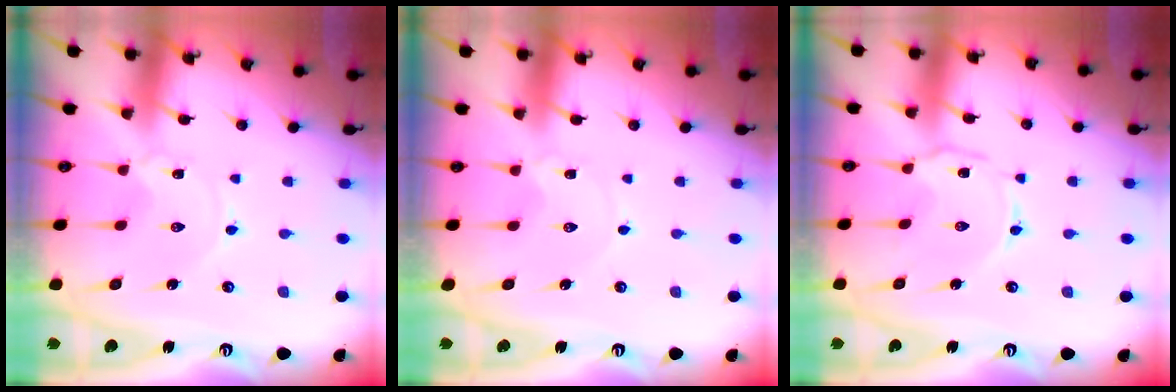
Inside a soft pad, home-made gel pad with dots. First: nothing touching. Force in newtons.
{"total": 1.6, "press": 1.5, "slide": 0.2}
{"total": 2.4, "press": 2.4, "slide": 0.4}